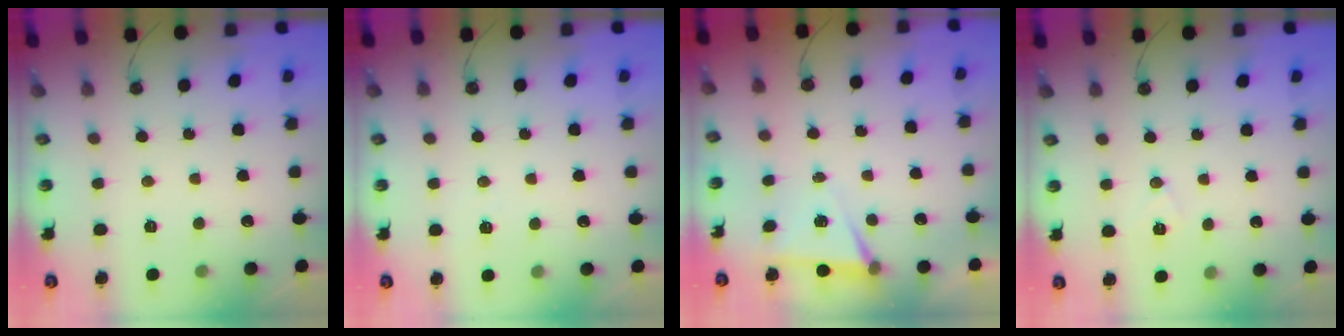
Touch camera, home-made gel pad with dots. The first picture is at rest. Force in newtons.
{"total": 2.4, "press": 1.7, "slide": 1.7}
{"total": 5.1, "press": 2.5, "slide": 4.5}
{"total": 6.3, "press": 4.4, "slide": 4.5}